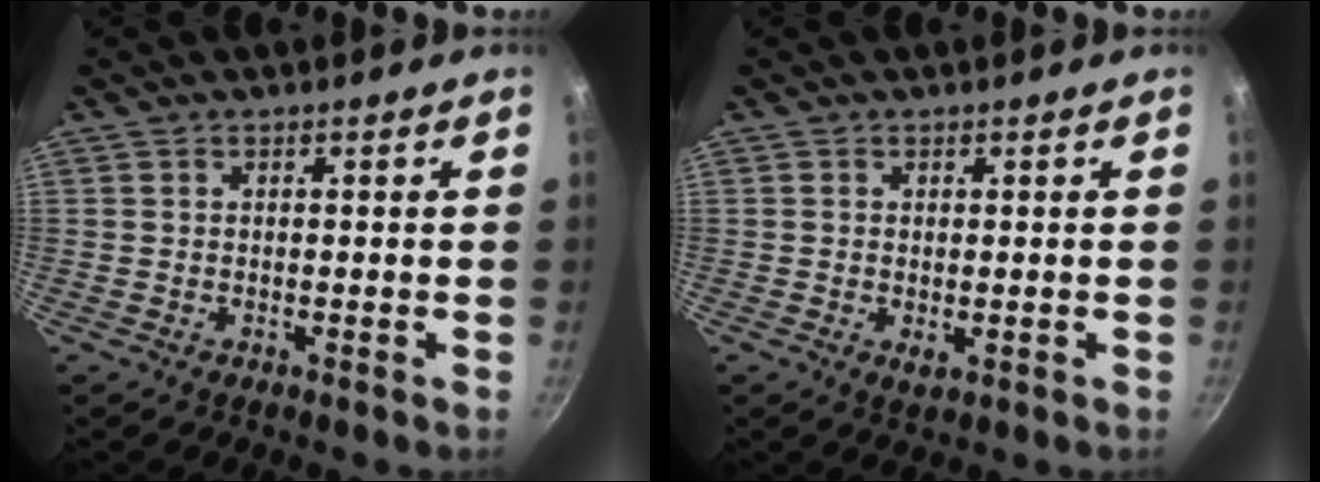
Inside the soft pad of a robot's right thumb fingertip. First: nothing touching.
{"total": 1.7, "force": [0.0, 1.0, 1.3], "torque": [-0.023, -0.005, 0.000]}